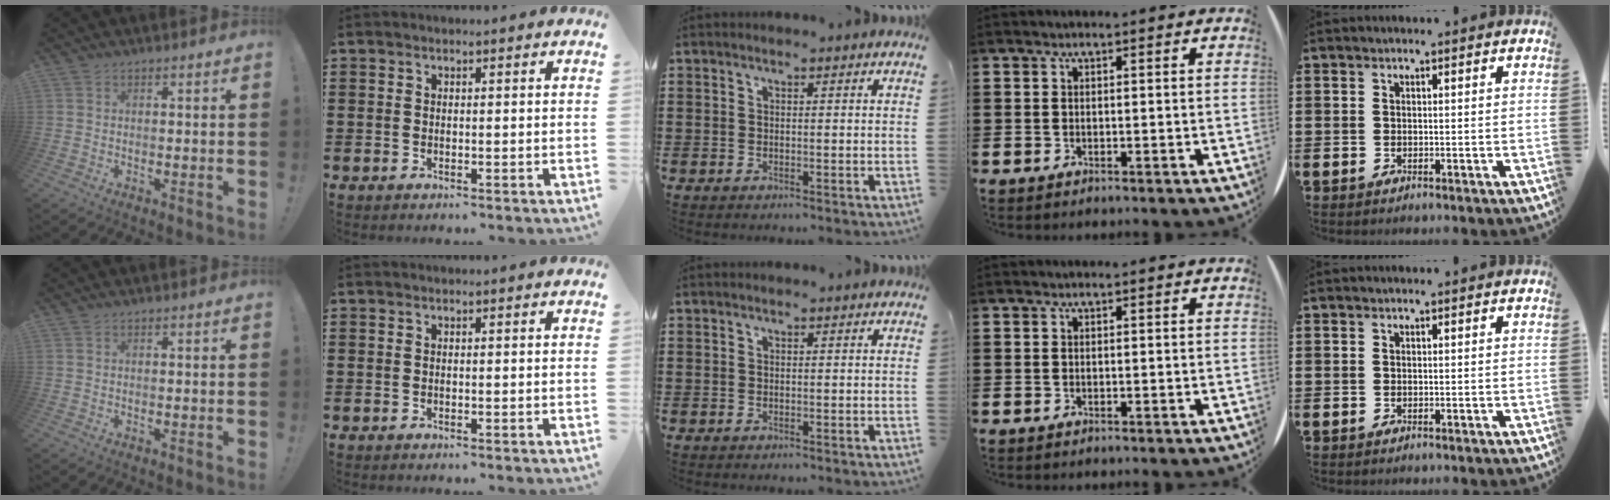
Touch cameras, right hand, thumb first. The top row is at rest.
{}